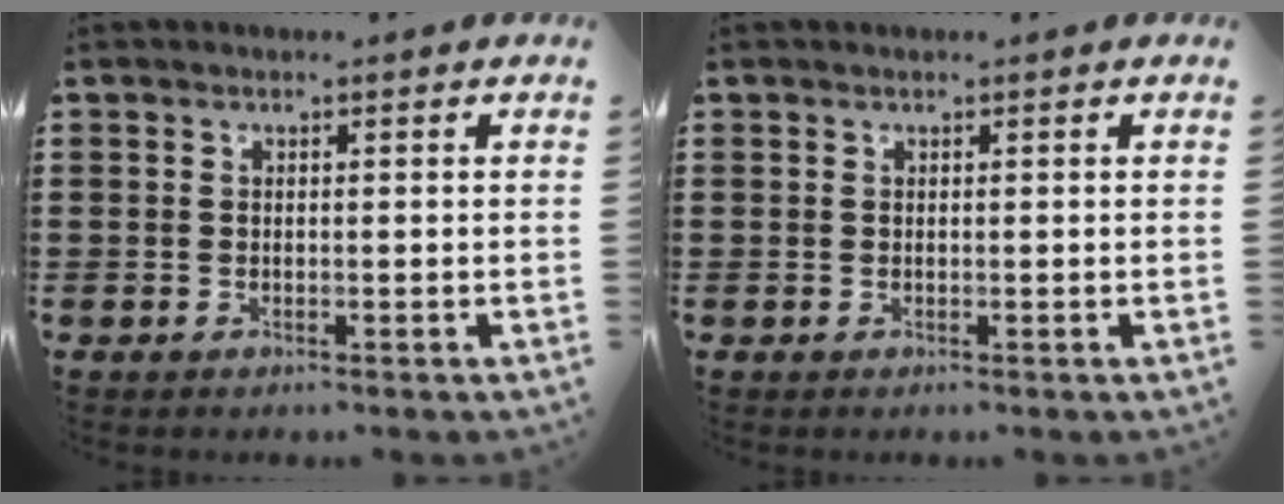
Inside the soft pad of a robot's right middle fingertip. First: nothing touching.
{"total": 0.0}